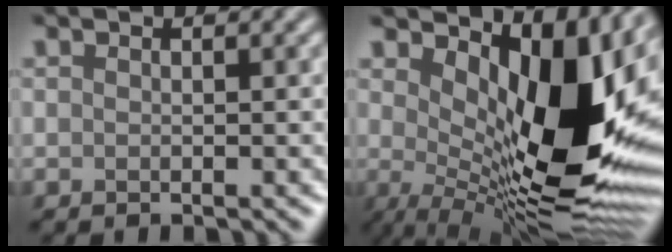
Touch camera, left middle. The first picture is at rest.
{"total": 13.9, "force": [2.0, 6.0, 12.3], "torque": [-0.173, -0.017, 0.040]}